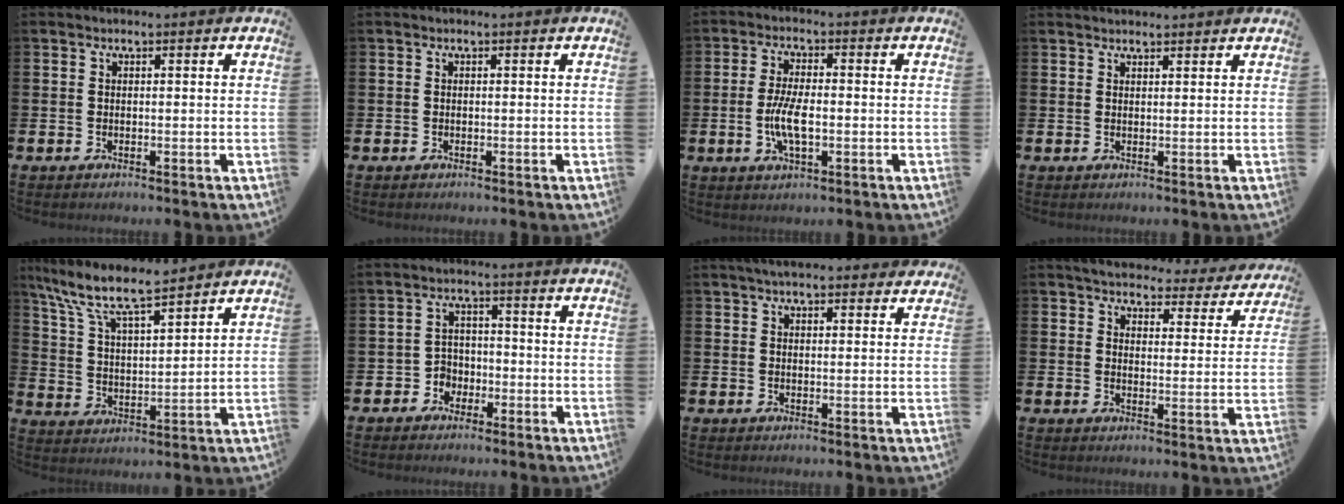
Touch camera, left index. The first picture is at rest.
{"total": 0.0}
{"total": 5.5, "force": [-0.9, 2.1, 5.0], "torque": [-0.098, 0.000, -0.021]}
{"total": 1.4, "force": [1.4, 0.2, 0.1], "torque": [0.005, -0.003, 0.023]}
{"total": 9.3, "force": [8.2, 1.7, 4.1], "torque": [-0.115, -0.044, 0.145]}
{"total": 3.2, "force": [-1.9, 2.5, 0.5], "torque": [-0.024, 0.006, -0.044]}
{"total": 3.4, "force": [3.1, 0.9, 1.2], "torque": [-0.028, -0.004, 0.057]}
{"total": 4.3, "force": [3.9, 1.4, 0.9], "torque": [-0.037, -0.025, 0.066]}